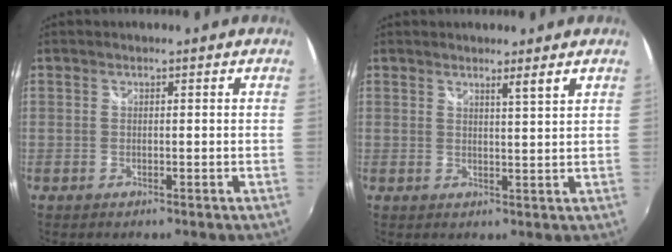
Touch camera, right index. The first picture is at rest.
{"total": 2.5, "force": [1.9, -0.6, 1.5], "torque": [-0.027, -0.007, 0.023]}